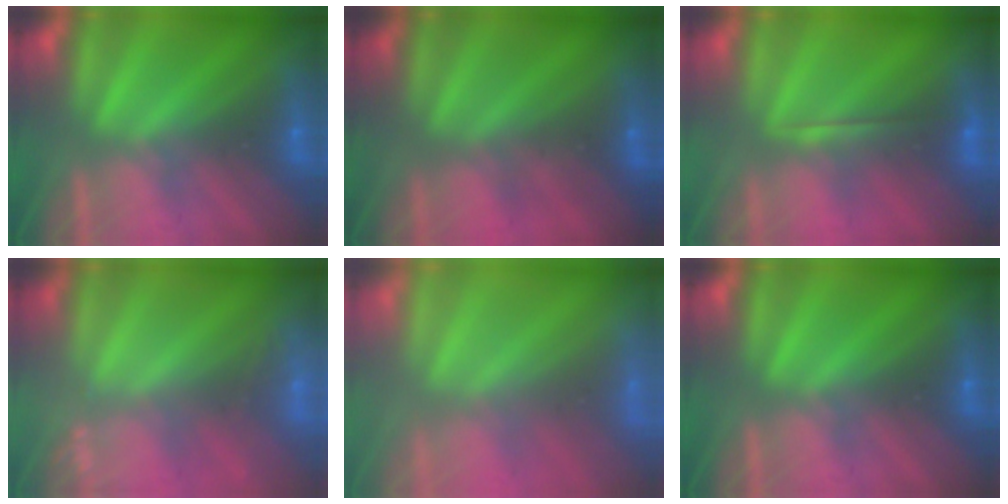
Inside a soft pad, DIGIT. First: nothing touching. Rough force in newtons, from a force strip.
{"total": 2.1}
{"total": 2.0}
{"total": 2.5}
{"total": 7.4}
{"total": 0.0}